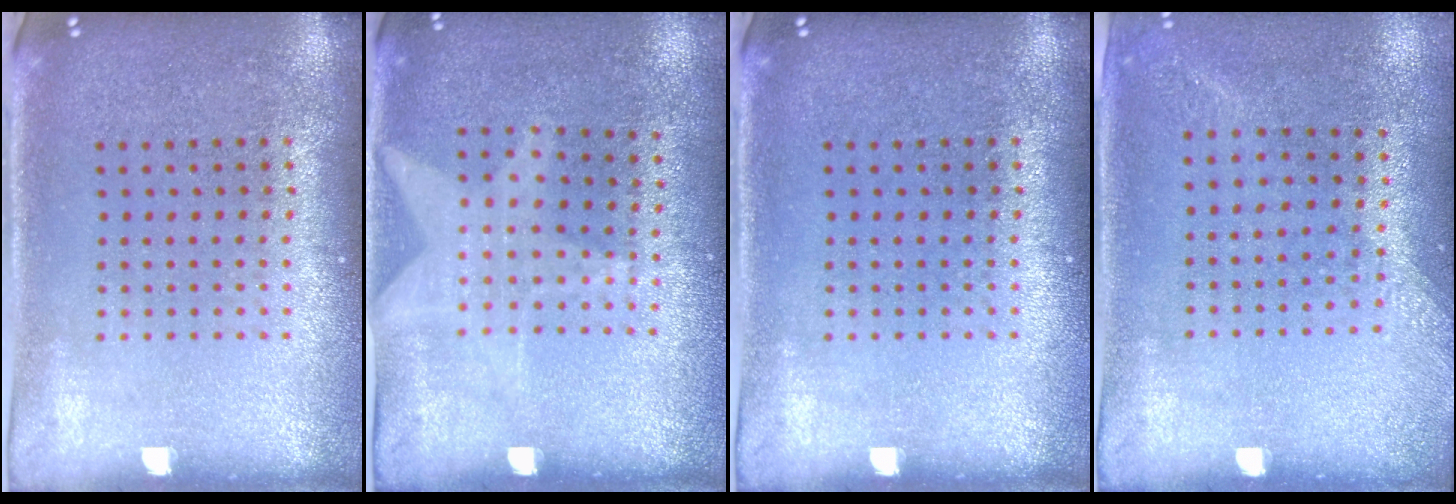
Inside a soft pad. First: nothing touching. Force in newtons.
{"total": 1.1, "press": 0.8, "slide": 0.8}
{"total": 0.0}
{"total": 1.3, "press": 1.1, "slide": 0.8}